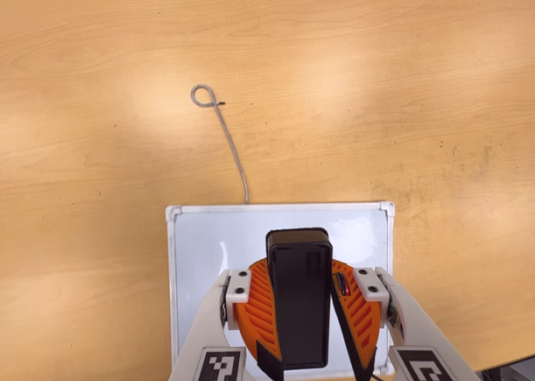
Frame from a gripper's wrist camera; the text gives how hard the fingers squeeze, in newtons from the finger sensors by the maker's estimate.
{"total": 9.9, "left": 9.8, "right": 10.0}